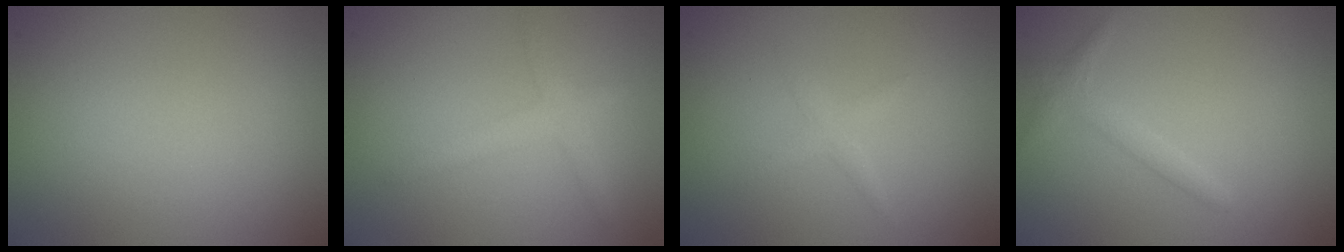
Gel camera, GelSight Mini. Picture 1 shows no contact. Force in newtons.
{"total": 2.1, "press": 2.1, "slide": 0.1}
{"total": 1.1, "press": 1.1, "slide": 0.1}
{"total": 1.4, "press": 1.4, "slide": 0.1}